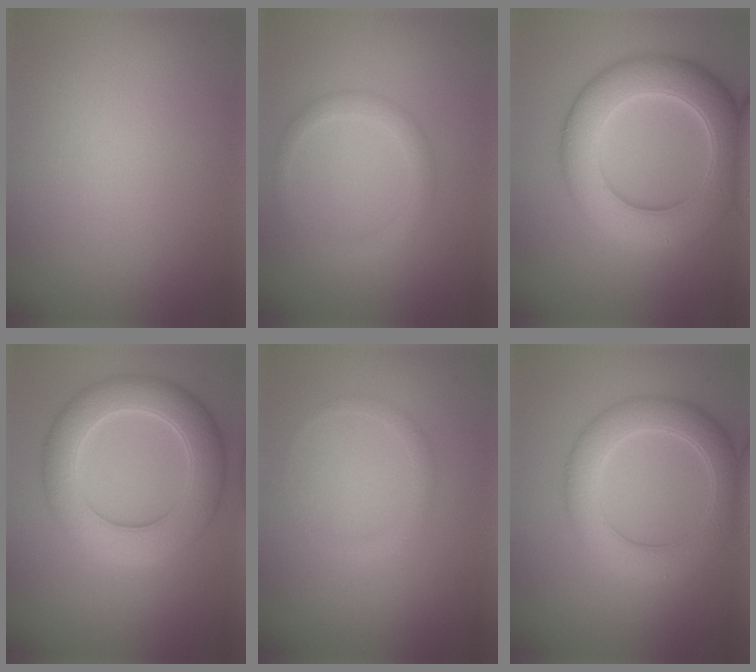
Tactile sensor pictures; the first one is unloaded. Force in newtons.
{"total": 2.1, "press": 2.1, "slide": 0.1}
{"total": 8.7, "press": 8.7, "slide": 0.3}
{"total": 7.1, "press": 7.1, "slide": 0.6}
{"total": 1.1, "press": 1.1, "slide": 0.1}
{"total": 5.3, "press": 5.3, "slide": 0.3}